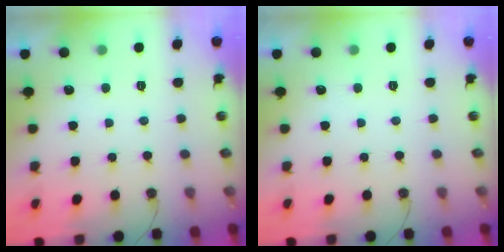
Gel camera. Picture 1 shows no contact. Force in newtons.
{"total": 0.0}